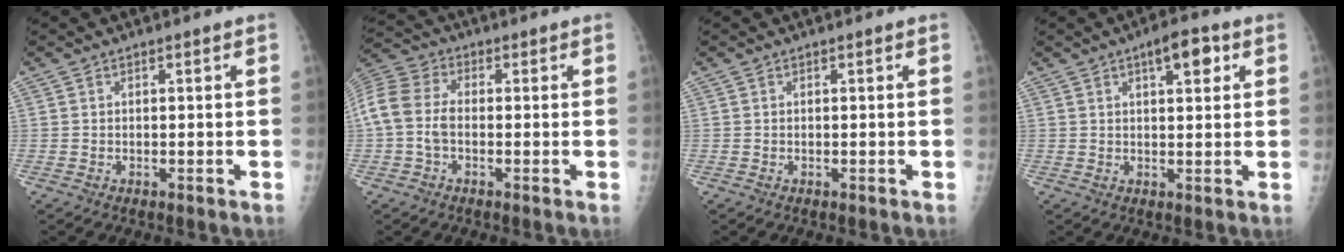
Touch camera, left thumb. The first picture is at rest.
{"total": 11.1, "force": [-0.5, 7.3, 8.3], "torque": [-0.202, 0.023, -0.014]}
{"total": 0.0}
{"total": 6.0, "force": [2.8, 2.3, 4.7], "torque": [-0.055, -0.006, 0.037]}